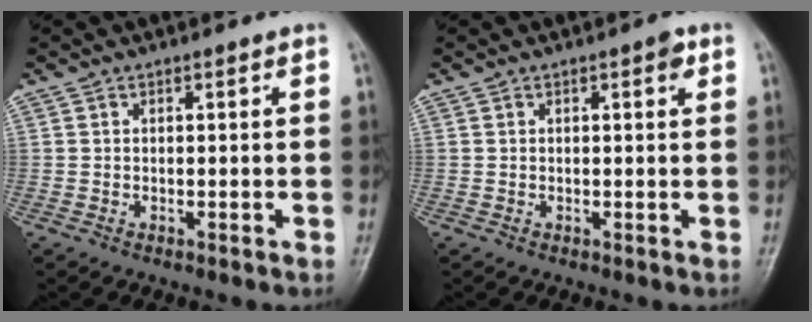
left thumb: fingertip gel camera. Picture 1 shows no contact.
{"total": 1.6, "force": [0.7, 0.6, 1.4], "torque": [-0.016, 0.000, 0.007]}